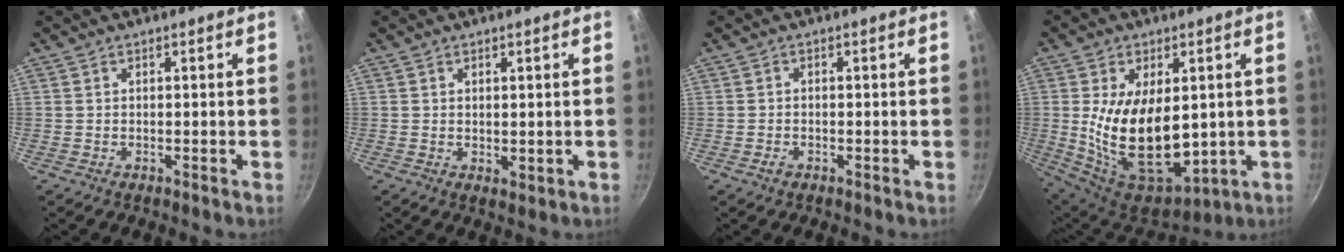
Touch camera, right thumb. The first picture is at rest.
{"total": 1.5, "force": [0.6, 1.0, 1.0], "torque": [-0.012, -0.011, 0.009]}
{"total": 1.5, "force": [-0.8, 1.0, 0.7], "torque": [-0.012, 0.006, -0.015]}
{"total": 19.8, "force": [0.4, 11.6, 16.1], "torque": [-0.263, -0.028, 0.032]}